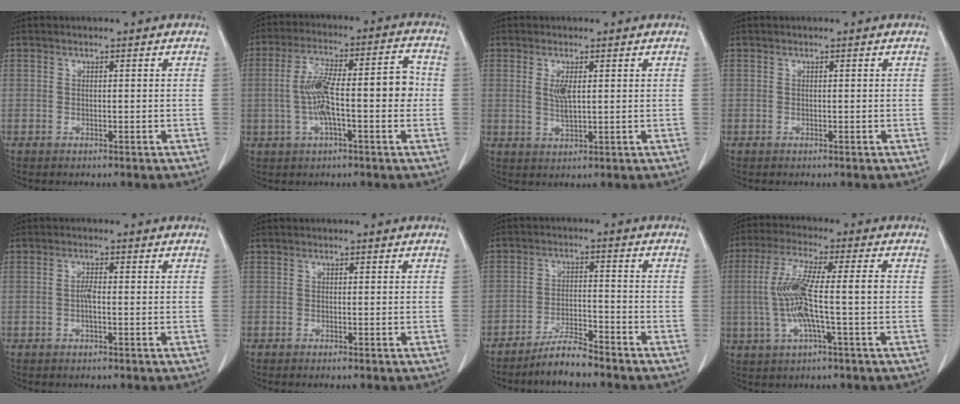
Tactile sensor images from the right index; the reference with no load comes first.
{"total": 12.4, "force": [-0.9, 2.8, 12.1], "torque": [-0.203, 0.036, -0.013]}
{"total": 3.1, "force": [0.9, 0.8, 2.9], "torque": [-0.061, -0.006, 0.020]}
{"total": 0.0}
{"total": 1.8, "force": [-0.3, 0.4, 1.7], "torque": [-0.036, 0.002, -0.007]}
{"total": 0.6, "force": [-0.5, -0.1, 0.3], "torque": [-0.005, 0.000, -0.008]}
{"total": 5.3, "force": [-4.9, 0.4, 2.2], "torque": [-0.038, -0.012, -0.092]}
{"total": 10.5, "force": [-0.8, 1.0, 10.4], "torque": [-0.212, 0.012, -0.020]}